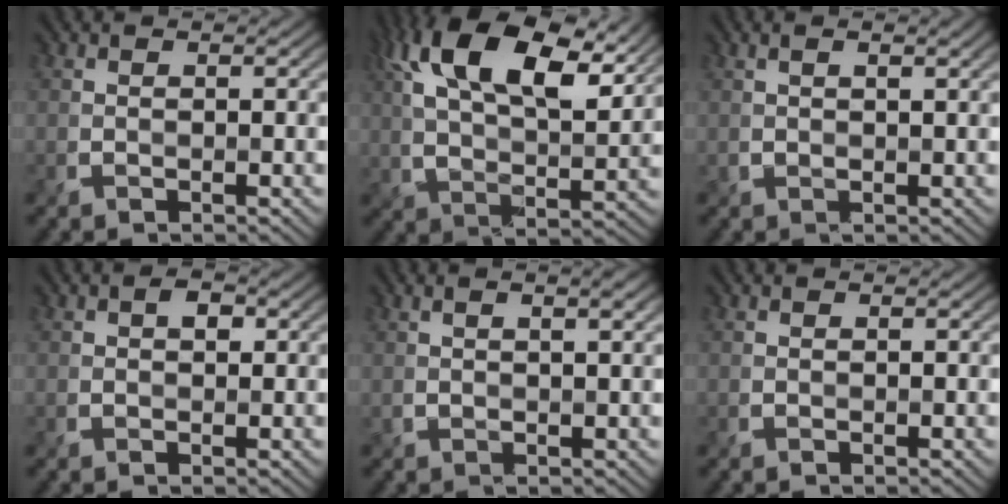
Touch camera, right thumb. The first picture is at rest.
{"total": 16.7, "force": [7.9, 7.4, 12.7], "torque": [-0.257, 0.020, 0.126]}
{"total": 2.0, "force": [0.9, 0.2, 1.8], "torque": [-0.035, 0.003, 0.020]}
{"total": 1.7, "force": [0.4, 1.1, 1.3], "torque": [-0.022, 0.004, 0.001]}
{"total": 2.6, "force": [1.2, 0.4, 2.3], "torque": [-0.042, 0.003, 0.021]}
{"total": 0.0}